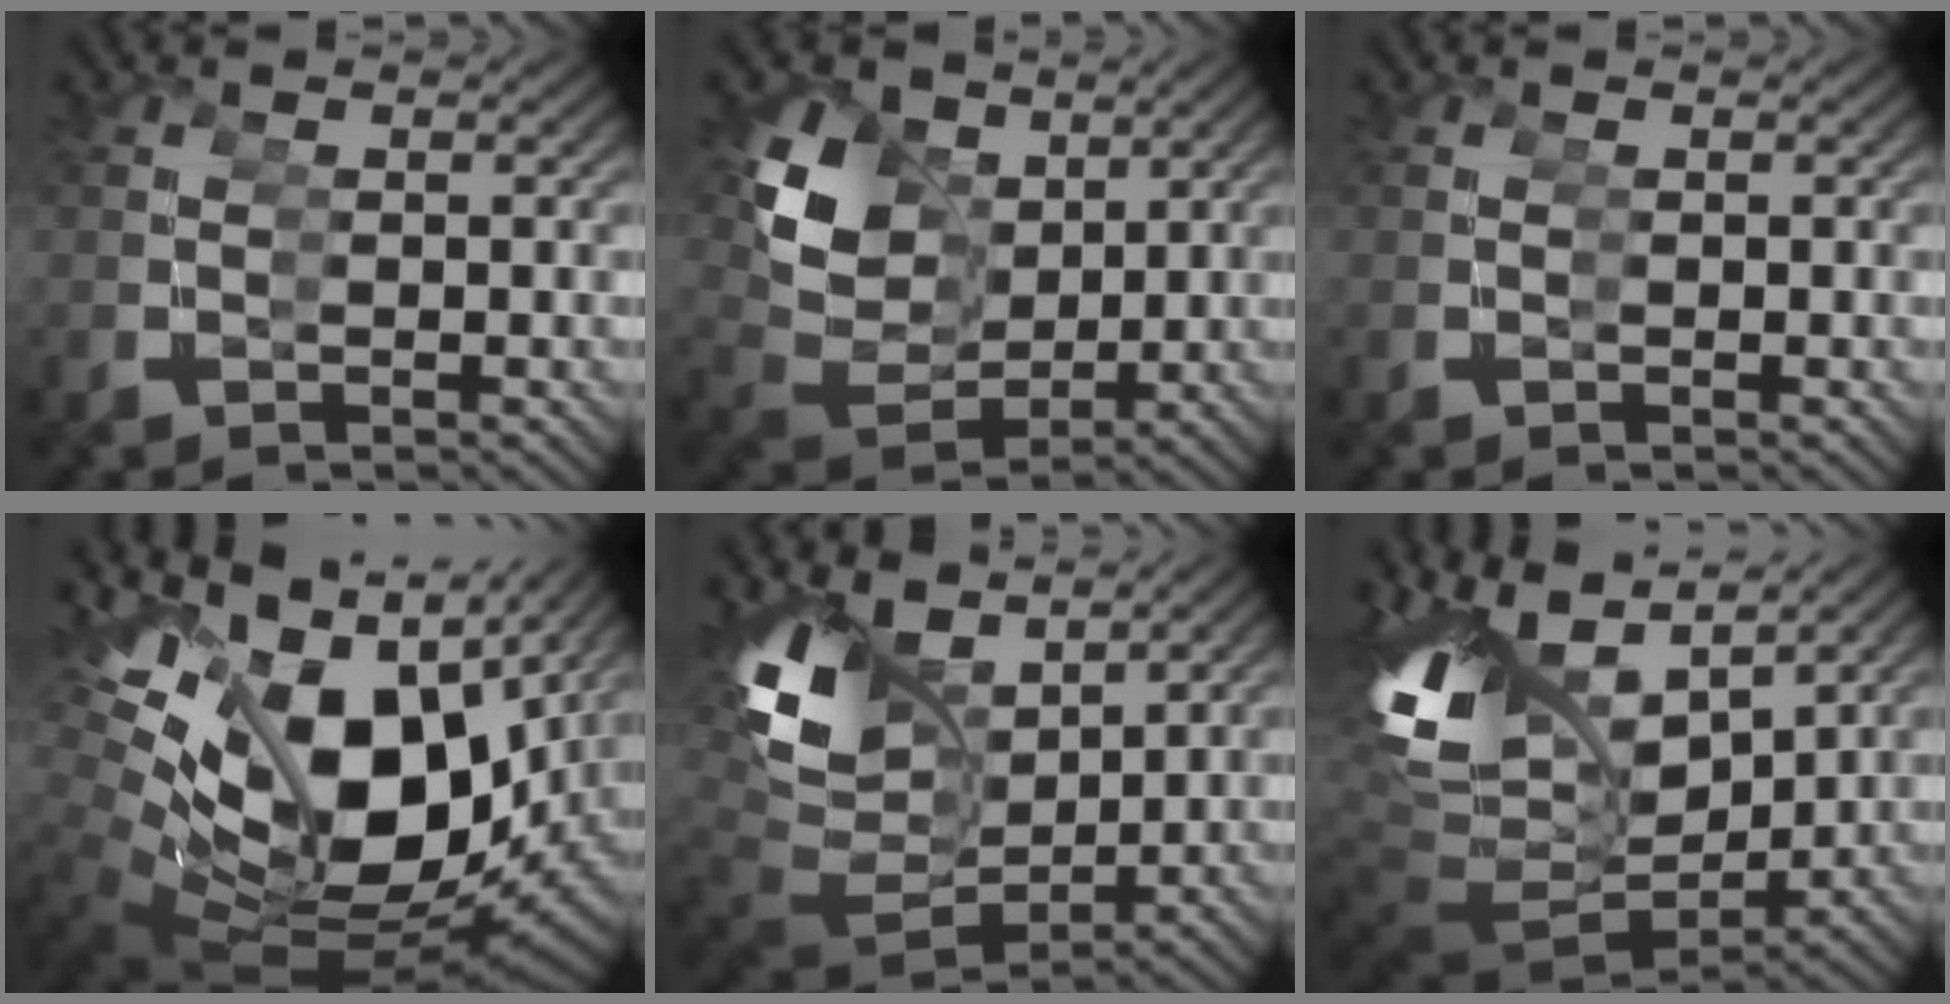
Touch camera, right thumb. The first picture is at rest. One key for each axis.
{"total": 9.3, "fx": 1.7, "fy": 7.2, "fz": 5.7, "tx": -0.148, "ty": -0.040, "tz": 0.043}
{"total": 0.0}
{"total": 22.1, "fx": 0.5, "fy": 14.7, "fz": 16.6, "tx": -0.294, "ty": -0.046, "tz": 0.033}
{"total": 9.5, "fx": 1.2, "fy": 6.8, "fz": 6.5, "tx": -0.169, "ty": -0.037, "tz": 0.039}
{"total": 11.0, "fx": 1.5, "fy": 6.7, "fz": 8.6, "tx": -0.194, "ty": -0.024, "tz": 0.040}